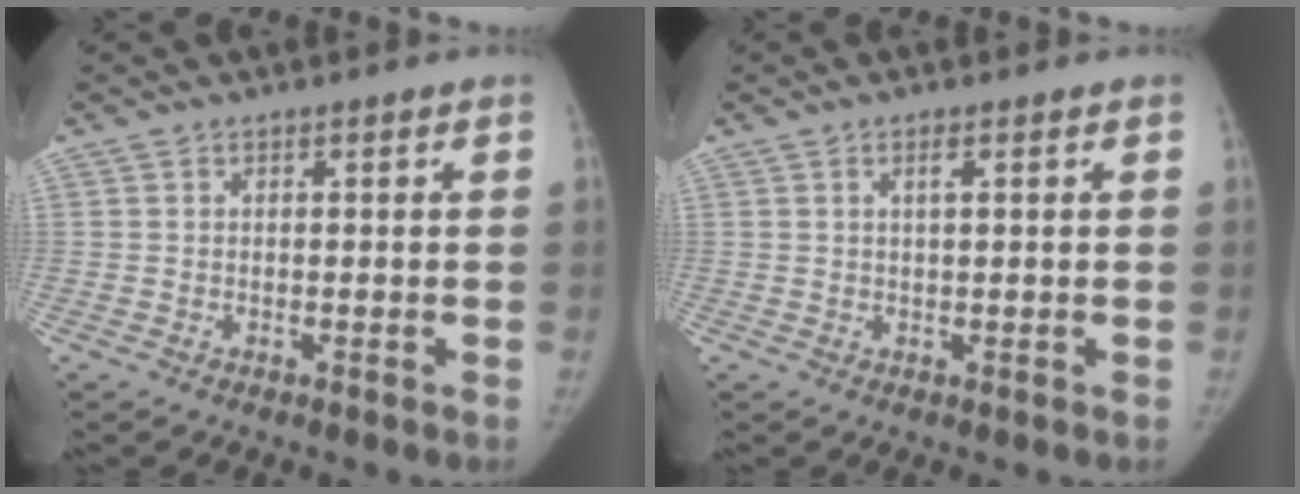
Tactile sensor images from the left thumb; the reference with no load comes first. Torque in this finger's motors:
{"motor_torque": [-0.22, -0.09, -0.23, 0.13, -0.03]}